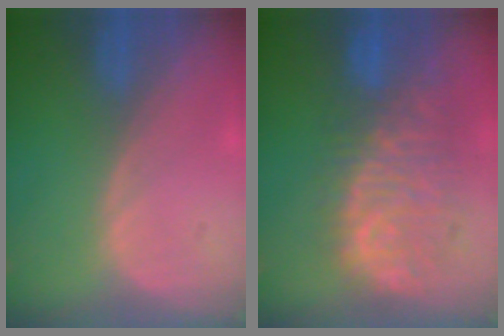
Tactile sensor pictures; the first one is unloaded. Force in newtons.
{"total": 11.1, "press": 9.6, "slide": 5.6}